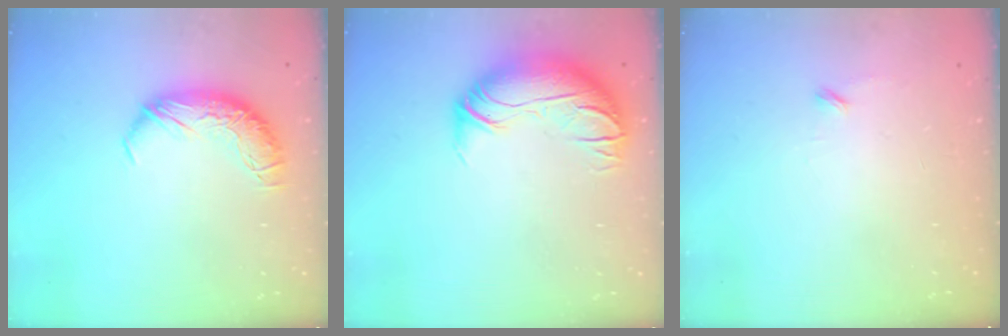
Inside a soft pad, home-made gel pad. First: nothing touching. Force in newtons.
{"total": 2.6, "press": 0.4, "slide": 2.6}
{"total": 8.3, "press": 8.2, "slide": 0.7}